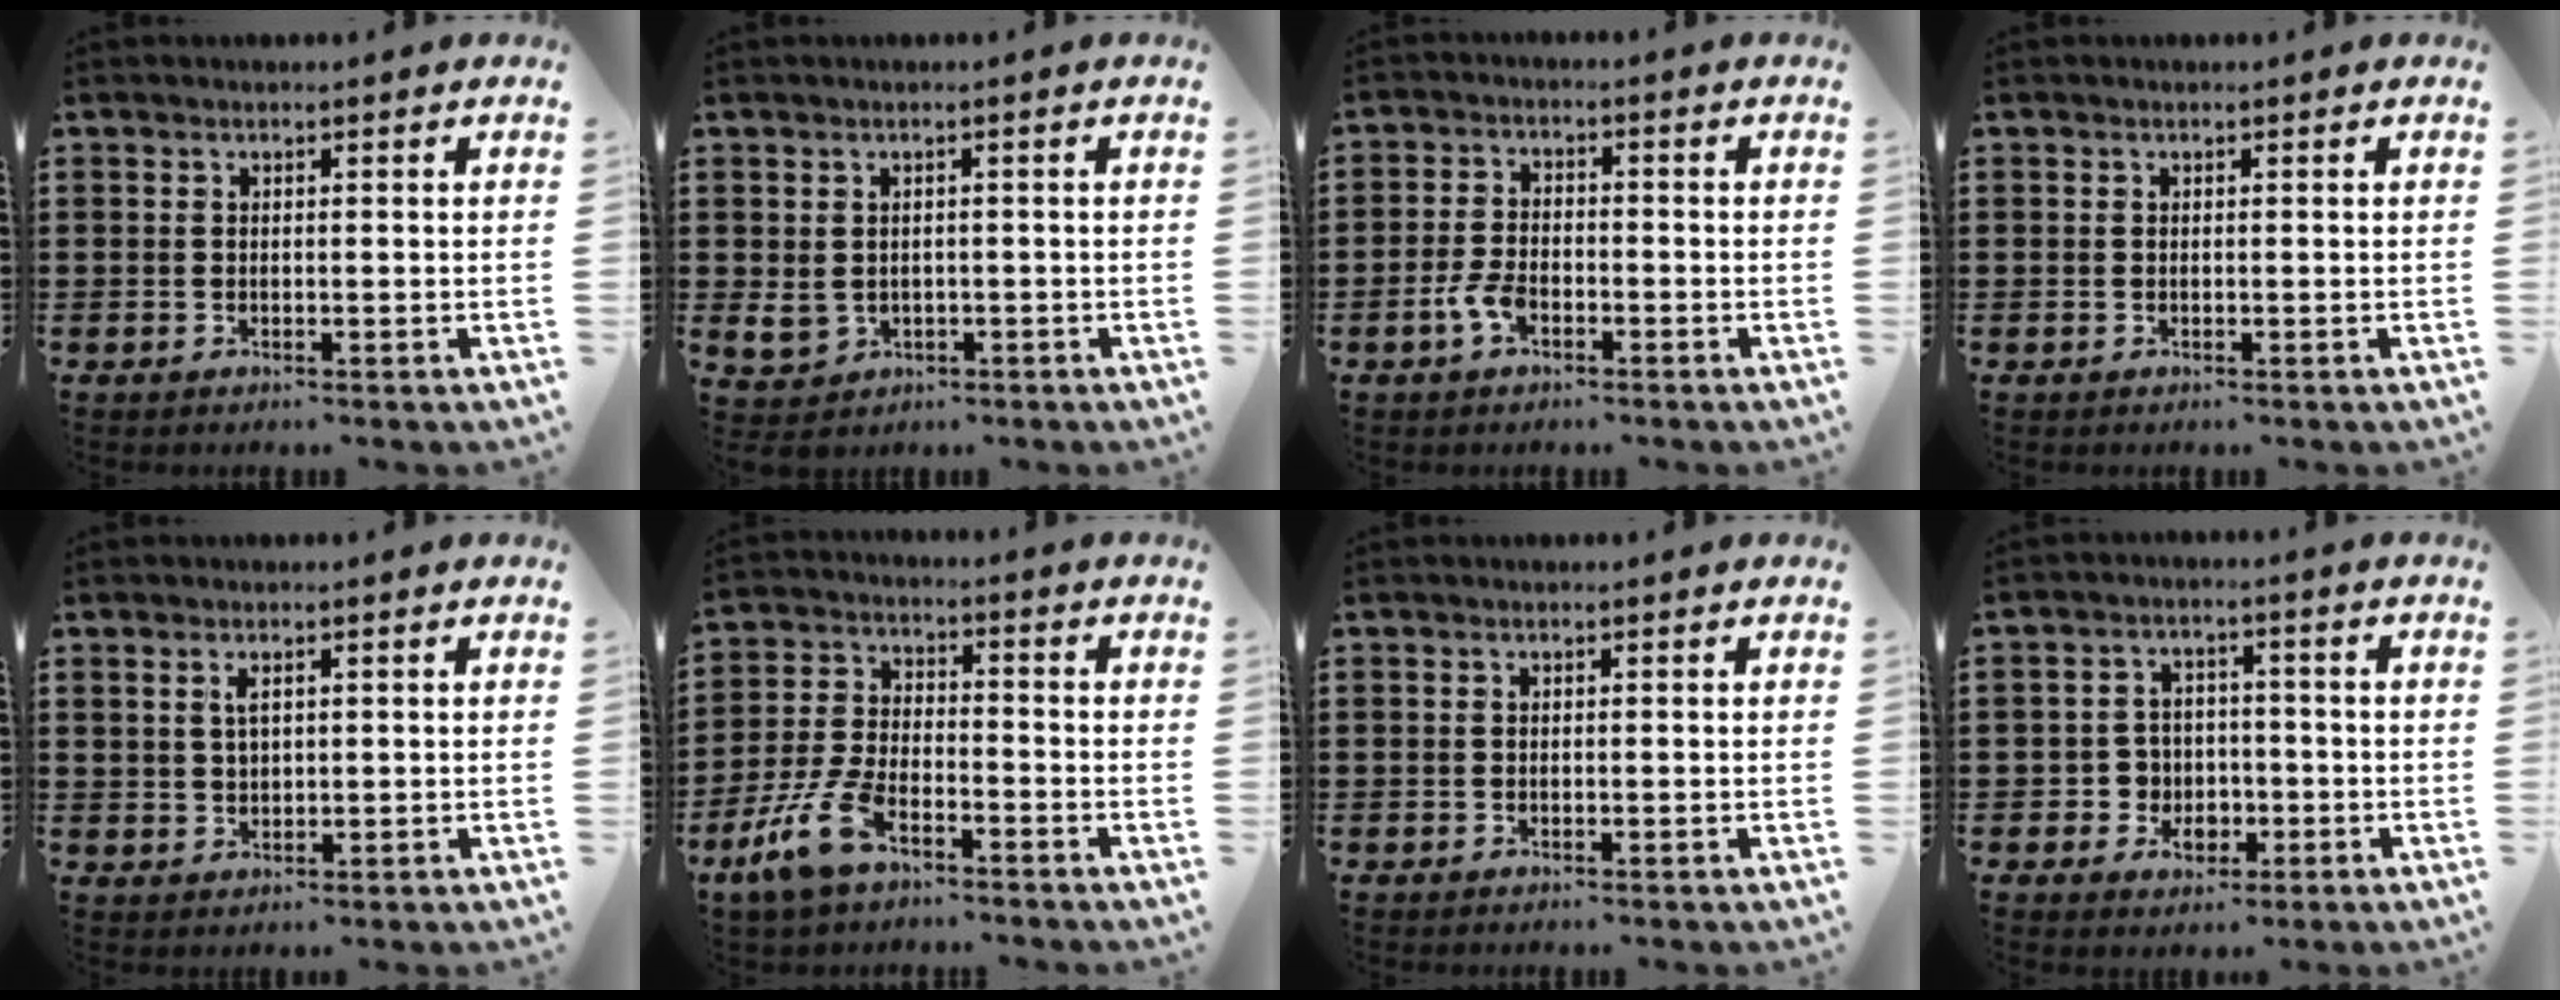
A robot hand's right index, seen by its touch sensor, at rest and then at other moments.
{"total": 2.3, "force": [-0.2, 2.1, 1.0], "torque": [-0.034, 0.000, -0.007]}
{"total": 4.0, "force": [-2.0, 2.0, 2.8], "torque": [-0.070, -0.003, -0.041]}
{"total": 0.0}
{"total": 1.9, "force": [0.9, 1.1, 1.3], "torque": [-0.028, 0.003, 0.017]}
{"total": 8.1, "force": [-4.8, 3.4, 5.6], "torque": [-0.147, -0.004, -0.096]}
{"total": 0.0}
{"total": 4.6, "force": [-1.1, 4.3, 1.2], "torque": [-0.036, 0.011, -0.023]}